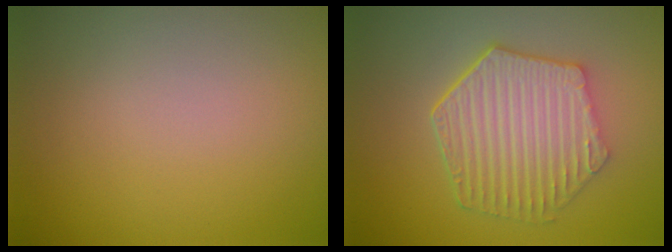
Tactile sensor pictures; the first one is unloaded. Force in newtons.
{"total": 6.0, "press": 4.7, "slide": 3.8}